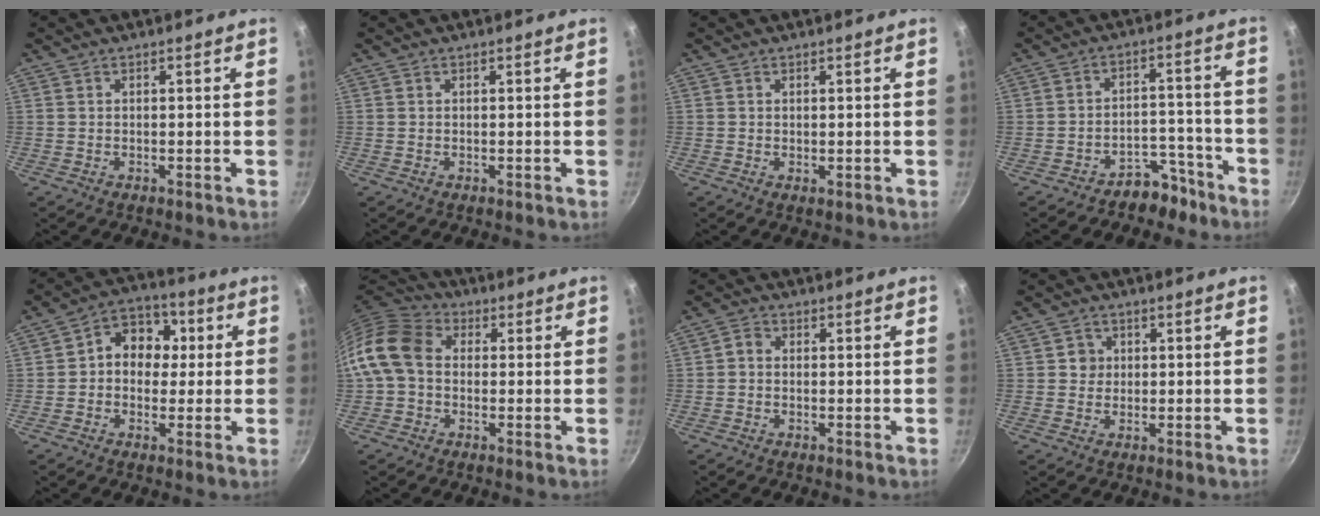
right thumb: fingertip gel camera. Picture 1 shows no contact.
{"total": 0.0}
{"total": 0.5, "force": [0.3, 0.3, 0.4], "torque": [-0.003, -0.007, 0.002]}
{"total": 7.0, "force": [-5.4, 4.0, 2.0], "torque": [0.015, 0.073, -0.071]}
{"total": 9.2, "force": [0.7, 7.5, 5.1], "torque": [-0.029, 0.020, -0.009]}
{"total": 11.2, "force": [0.0, 8.6, 7.1], "torque": [-0.117, 0.027, -0.023]}
{"total": 1.8, "force": [-0.4, 1.4, 1.0], "torque": [-0.021, 0.010, -0.013]}
{"total": 2.7, "force": [0.4, 2.6, 0.6], "torque": [0.006, 0.004, 0.001]}